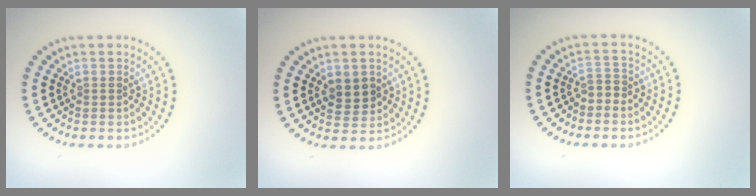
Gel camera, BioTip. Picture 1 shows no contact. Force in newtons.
{"total": 1.8, "press": 1.7, "slide": 0.5}
{"total": 1.1, "press": 0.8, "slide": 0.8}